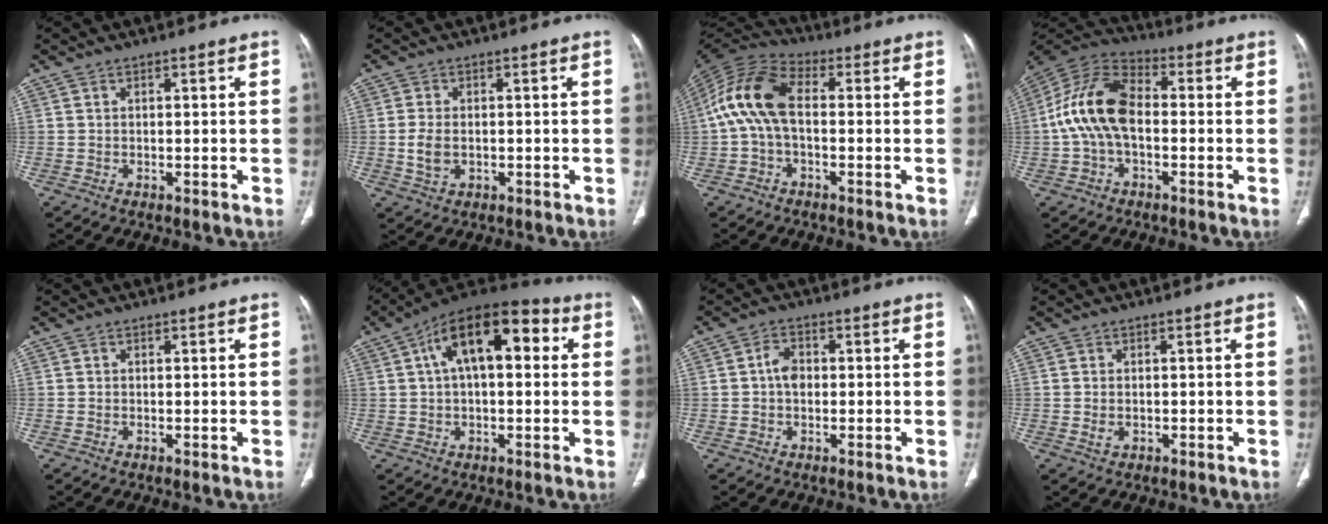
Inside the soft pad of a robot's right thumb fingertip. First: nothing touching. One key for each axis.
{"total": 4.3, "fx": -0.5, "fy": 2.9, "fz": 3.2, "tx": -0.066, "ty": 0.000, "tz": -0.006}
{"total": 12.0, "fx": 0.0, "fy": 6.7, "fz": 9.9, "tx": -0.200, "ty": 0.033, "tz": -0.011}
{"total": 14.3, "fx": -0.8, "fy": 8.5, "fz": 11.5, "tx": -0.225, "ty": 0.037, "tz": -0.025}
{"total": 0.0}
{"total": 16.9, "fx": 4.4, "fy": 8.3, "fz": 14.0, "tx": -0.198, "ty": 0.036, "tz": 0.061}
{"total": 3.6, "fx": 0.0, "fy": 2.6, "fz": 2.5, "tx": -0.038, "ty": 0.011, "tz": -0.007}
{"total": 1.7, "fx": -0.2, "fy": 1.2, "fz": 1.2, "tx": -0.025, "ty": 0.002, "tz": -0.002}